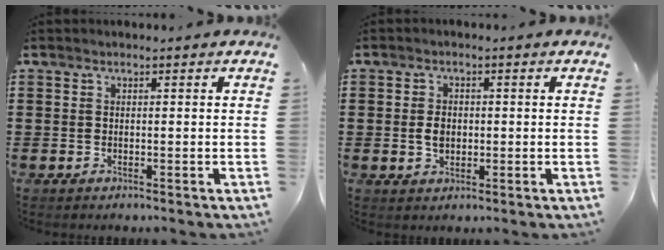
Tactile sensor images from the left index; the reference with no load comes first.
{"total": 2.9, "force": [0.0, 1.9, 2.3], "torque": [-0.046, 0.004, -0.001]}